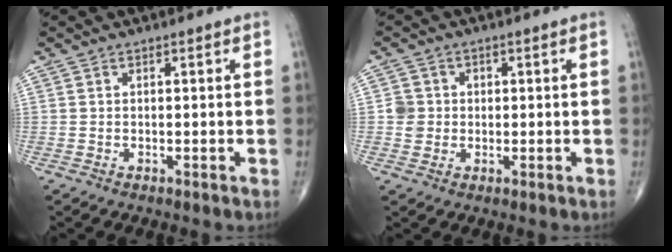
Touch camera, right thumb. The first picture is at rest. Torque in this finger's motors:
{"motor_torque": [0.20, 0.37, 0.25, 0.09, 0.00]}